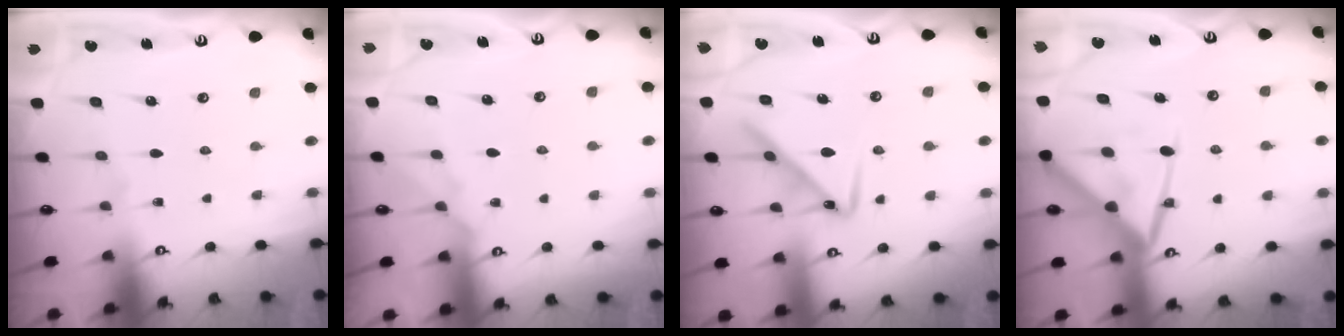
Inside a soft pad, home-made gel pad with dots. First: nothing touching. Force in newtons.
{"total": 5.7, "press": 5.6, "slide": 0.8}
{"total": 10.3, "press": 10.3, "slide": 0.4}
{"total": 13.3, "press": 13.2, "slide": 1.3}